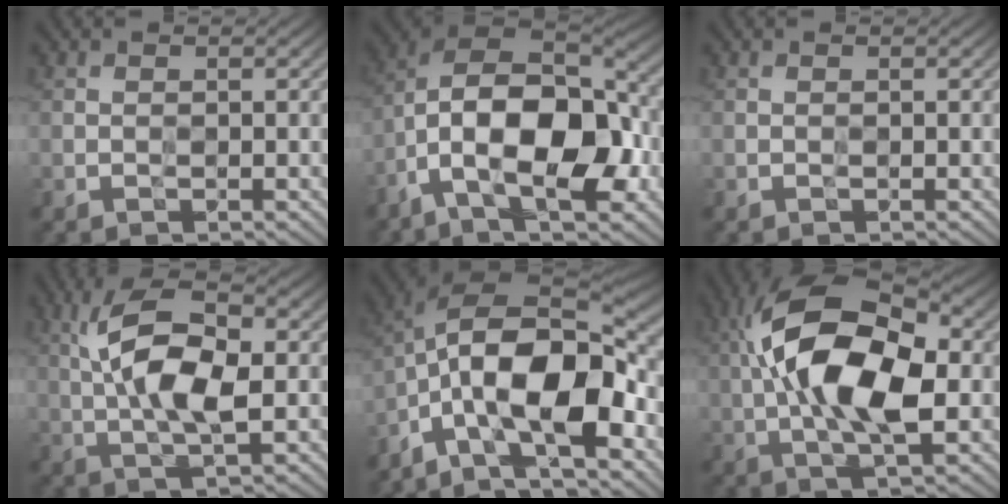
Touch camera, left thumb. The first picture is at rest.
{"total": 16.9, "force": [-4.3, 8.2, 14.1], "torque": [-0.256, -0.005, -0.081]}
{"total": 0.0}
{"total": 10.1, "force": [0.9, 4.1, 9.2], "torque": [-0.177, 0.012, 0.011]}
{"total": 16.5, "force": [-5.0, 6.5, 14.4], "torque": [-0.260, -0.002, -0.091]}
{"total": 15.1, "force": [0.9, 7.2, 13.3], "torque": [-0.245, 0.025, 0.006]}